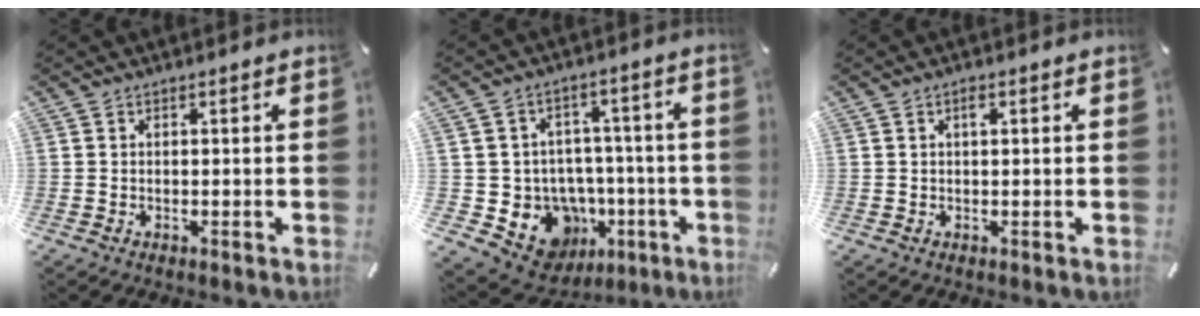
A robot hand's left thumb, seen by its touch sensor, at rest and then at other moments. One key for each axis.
{"total": 12.1, "fx": -4.8, "fy": 10.3, "fz": 4.3, "tx": -0.055, "ty": 0.015, "tz": -0.065}
{"total": 1.4, "fx": 0.5, "fy": 0.6, "fz": 1.2, "tx": -0.018, "ty": 0.001, "tz": 0.006}